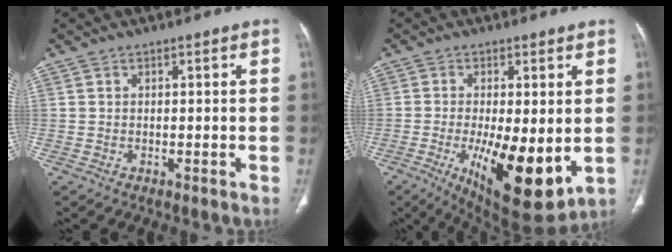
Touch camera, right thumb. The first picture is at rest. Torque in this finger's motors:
{"motor_torque": [3.15, 1.85, 1.10, -1.14, 0.48]}